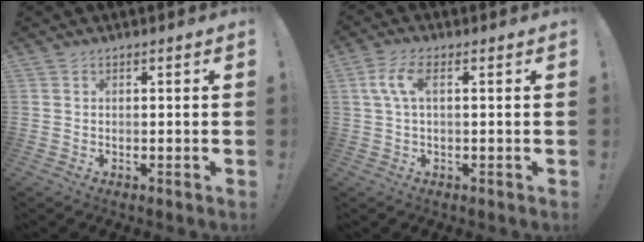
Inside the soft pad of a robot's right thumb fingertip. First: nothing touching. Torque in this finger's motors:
{"motor_torque": [1.48, 1.48, 1.37, 0.48, 0.56]}